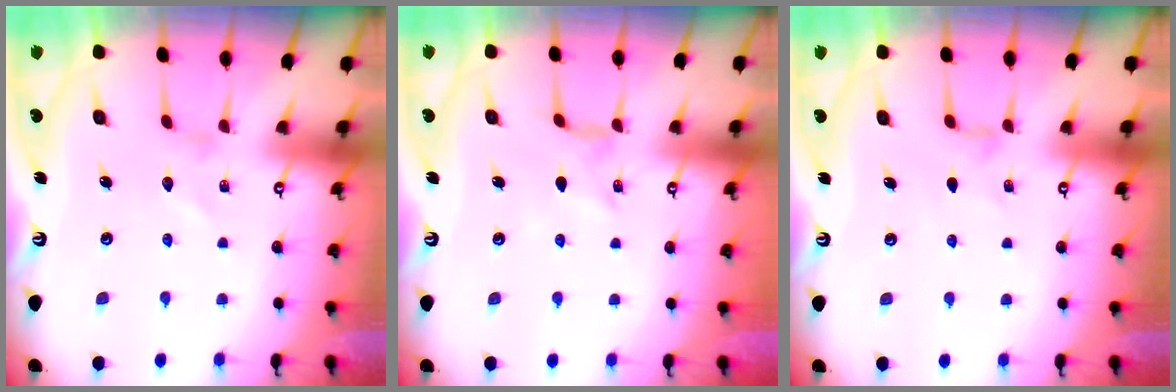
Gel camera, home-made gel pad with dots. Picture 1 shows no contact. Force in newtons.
{"total": 1.6, "press": 1.5, "slide": 0.3}
{"total": 2.3, "press": 2.3, "slide": 0.4}